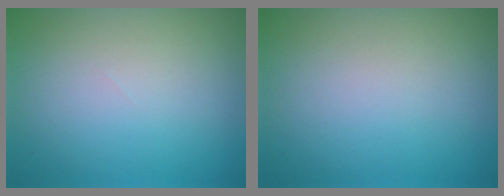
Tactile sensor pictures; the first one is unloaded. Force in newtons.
{"total": 0.0}